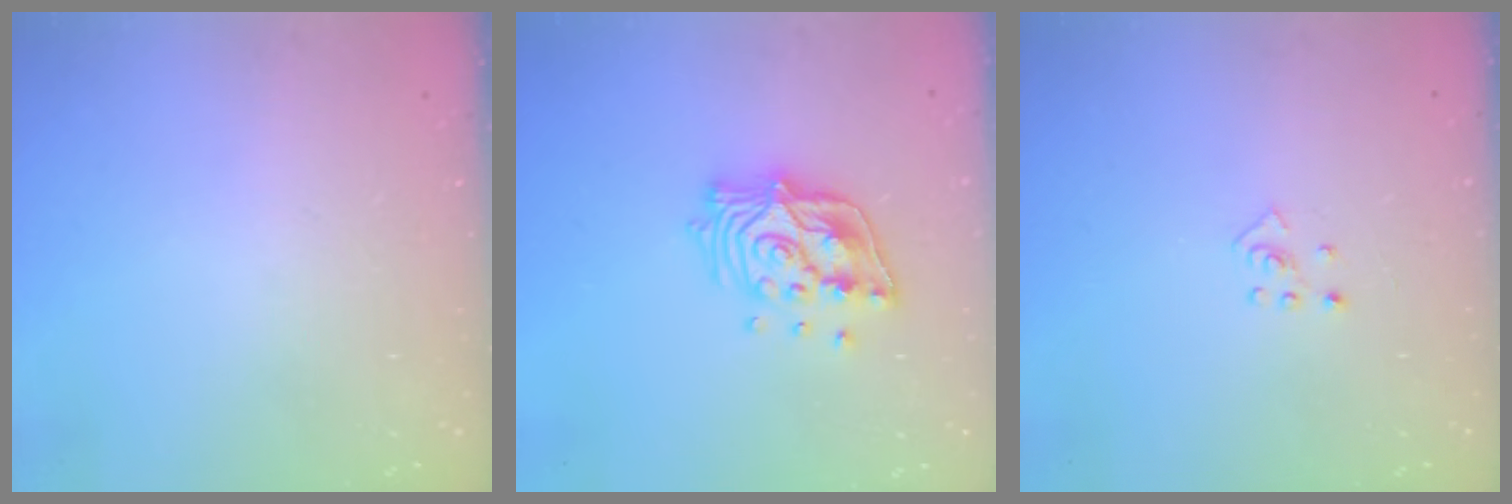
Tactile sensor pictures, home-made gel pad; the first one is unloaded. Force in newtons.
{"total": 14.7, "press": 14.6, "slide": 1.4}
{"total": 3.6, "press": 3.6, "slide": 0.6}